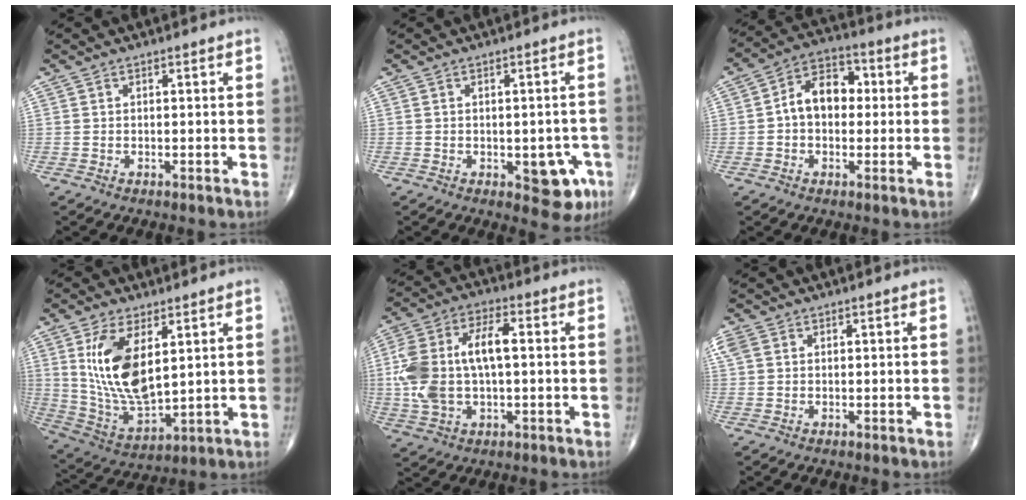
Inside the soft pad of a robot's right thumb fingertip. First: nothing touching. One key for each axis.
{"total": 7.4, "fx": -2.5, "fy": 3.7, "fz": 5.9, "tx": -0.039, "ty": 0.007, "tz": -0.023}
{"total": 9.5, "fx": 0.4, "fy": 6.7, "fz": 6.8, "tx": -0.087, "ty": 0.030, "tz": -0.004}
{"total": 15.0, "fx": 4.4, "fy": 7.1, "fz": 12.5, "tx": -0.234, "ty": -0.026, "tz": 0.102}
{"total": 15.2, "fx": 0.6, "fy": 7.9, "fz": 13.0, "tx": -0.279, "ty": 0.025, "tz": 0.013}
{"total": 3.2, "fx": 1.1, "fy": 2.4, "fz": 1.7, "tx": -0.054, "ty": 0.016, "tz": 0.029}